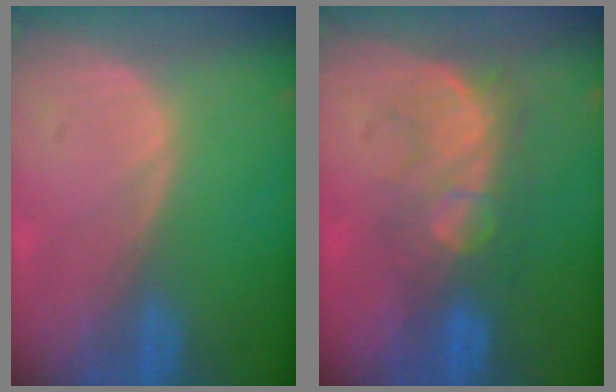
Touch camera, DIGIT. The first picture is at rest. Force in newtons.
{"total": 8.2, "press": 7.6, "slide": 2.9}